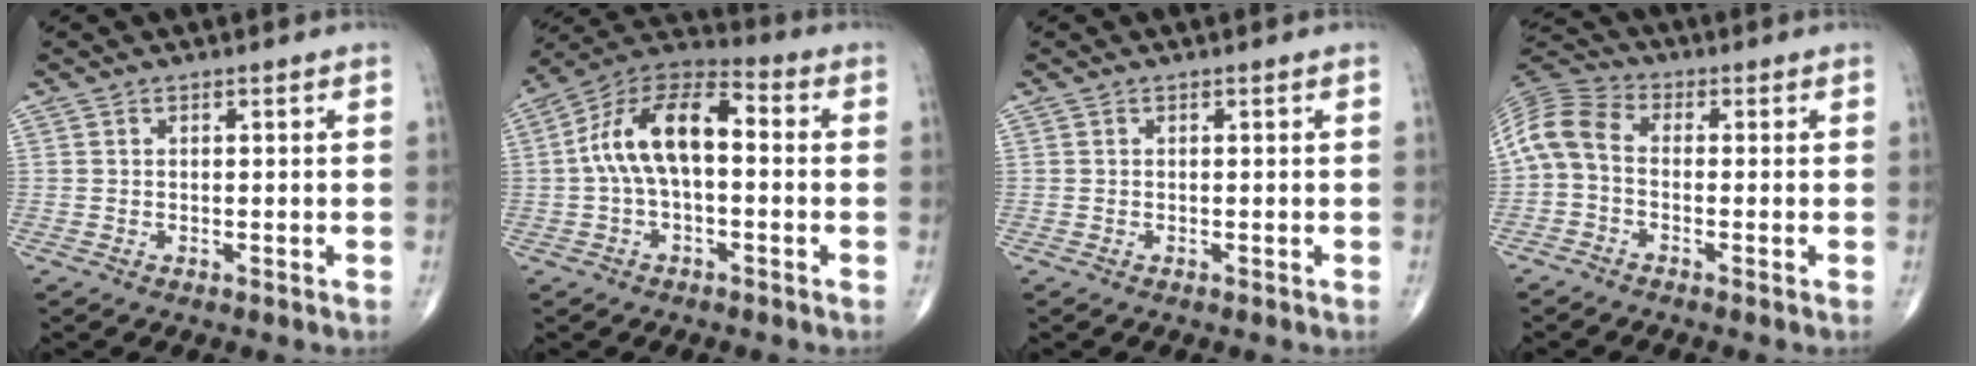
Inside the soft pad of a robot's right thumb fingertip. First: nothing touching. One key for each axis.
{"total": 13.9, "fx": 0.3, "fy": 7.0, "fz": 12.0, "tx": -0.216, "ty": 0.047, "tz": -0.007}
{"total": 0.0}
{"total": 7.9, "fx": -0.9, "fy": 5.0, "fz": 6.0, "tx": -0.119, "ty": 0.023, "tz": -0.039}